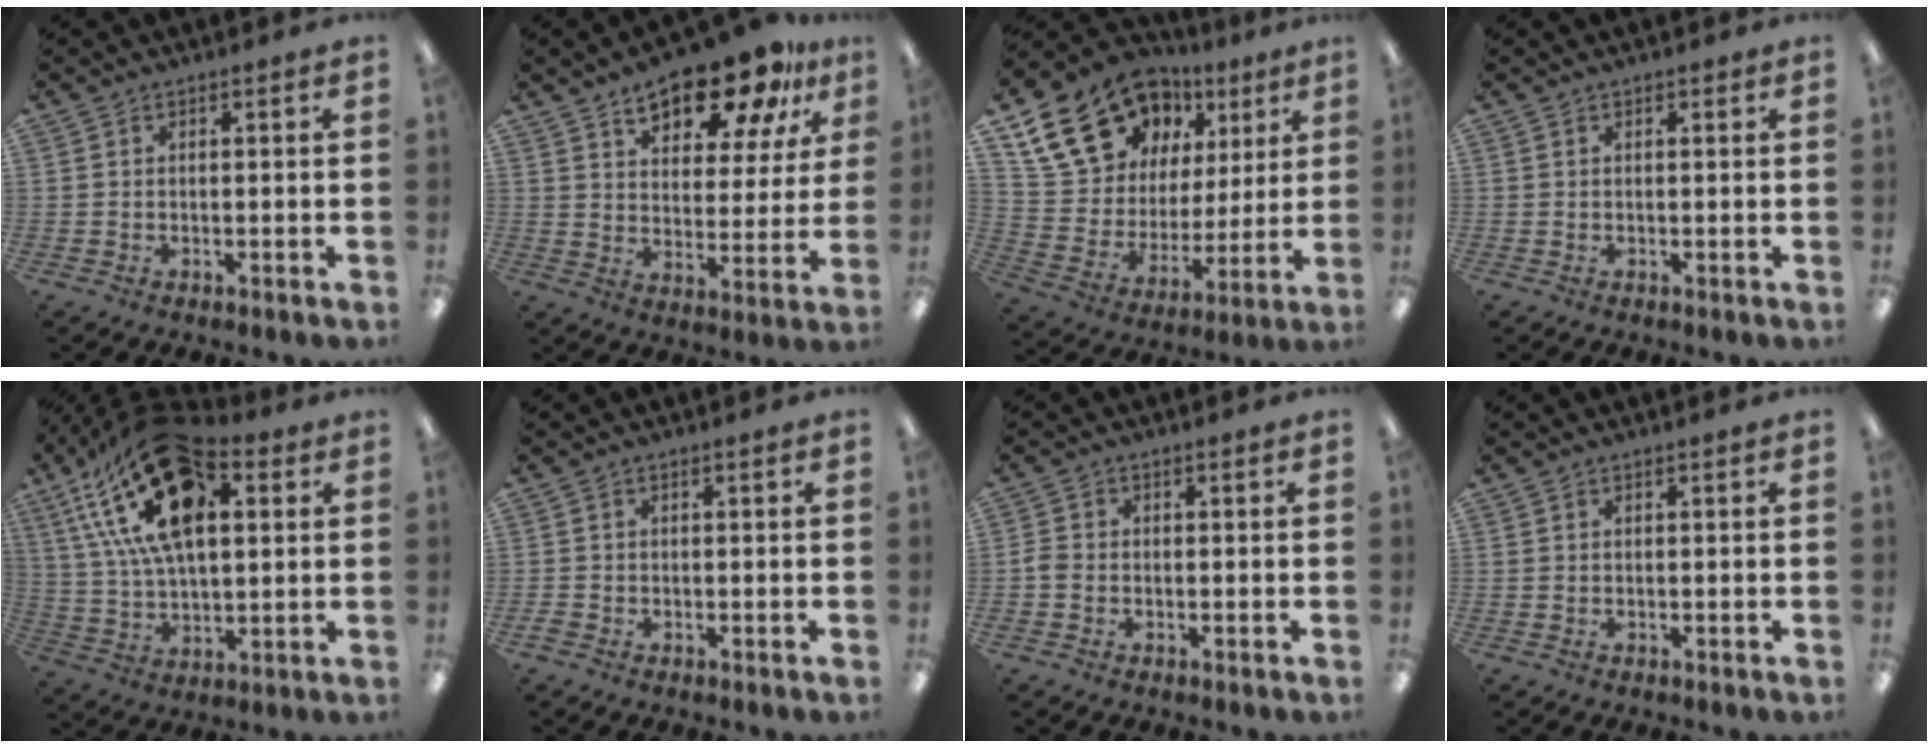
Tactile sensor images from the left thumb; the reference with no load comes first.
{"total": 14.4, "force": [10.7, 6.2, 7.5], "torque": [-0.107, -0.055, 0.186]}
{"total": 19.4, "force": [13.0, 12.0, 7.9], "torque": [-0.151, -0.069, 0.245]}
{"total": 0.0}
{"total": 24.2, "force": [11.3, 12.6, 17.3], "torque": [-0.325, -0.037, 0.190]}
{"total": 1.1, "force": [-0.7, 0.7, 0.5], "torque": [-0.008, 0.002, -0.013]}
{"total": 1.8, "force": [-0.7, 1.3, 0.9], "torque": [-0.017, 0.004, -0.013]}
{"total": 0.0}